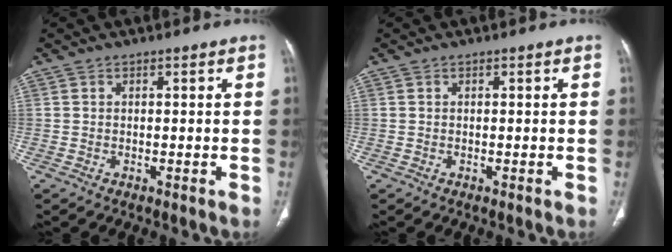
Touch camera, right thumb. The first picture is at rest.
{"total": 0.0}